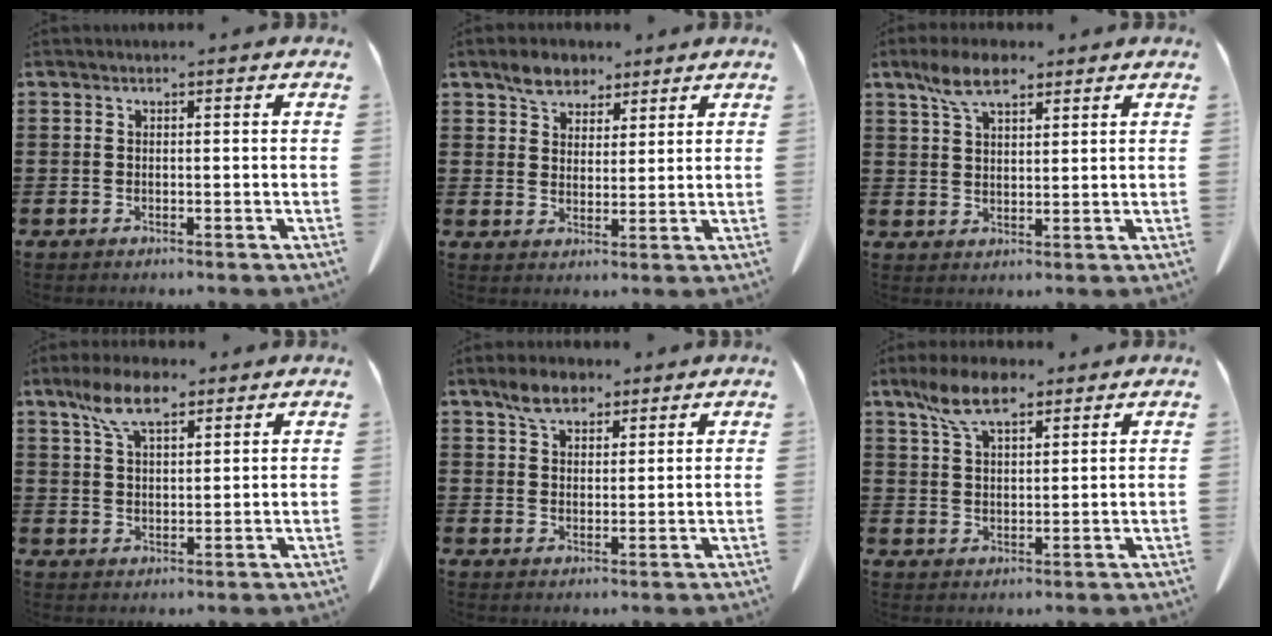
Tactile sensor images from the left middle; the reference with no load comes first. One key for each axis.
{"total": 5.0, "fx": 3.8, "fy": 2.8, "fz": 1.5, "tx": -0.035, "ty": 0.005, "tz": 0.072}
{"total": 6.6, "fx": 4.5, "fy": 2.5, "fz": 4.1, "tx": -0.093, "ty": 0.002, "tz": 0.084}
{"total": 7.8, "fx": 5.2, "fy": 2.8, "fz": 5.1, "tx": -0.113, "ty": 0.001, "tz": 0.095}
{"total": 5.1, "fx": 3.8, "fy": 2.5, "fz": 2.4, "tx": -0.051, "ty": 0.004, "tz": 0.070}
{"total": 7.9, "fx": 5.5, "fy": 2.9, "fz": 4.8, "tx": -0.110, "ty": -0.001, "tz": 0.104}